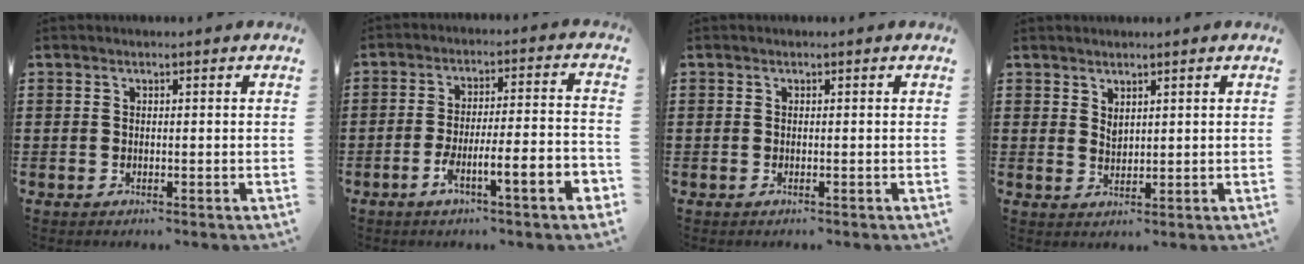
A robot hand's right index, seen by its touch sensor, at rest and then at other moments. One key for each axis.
{"total": 7.9, "fx": -4.4, "fy": 0.8, "fz": 6.5, "tx": -0.114, "ty": -0.005, "tz": -0.083}
{"total": 0.0}
{"total": 1.6, "fx": 1.5, "fy": 0.5, "fz": 0.4, "tx": -0.008, "ty": 0.001, "tz": 0.028}